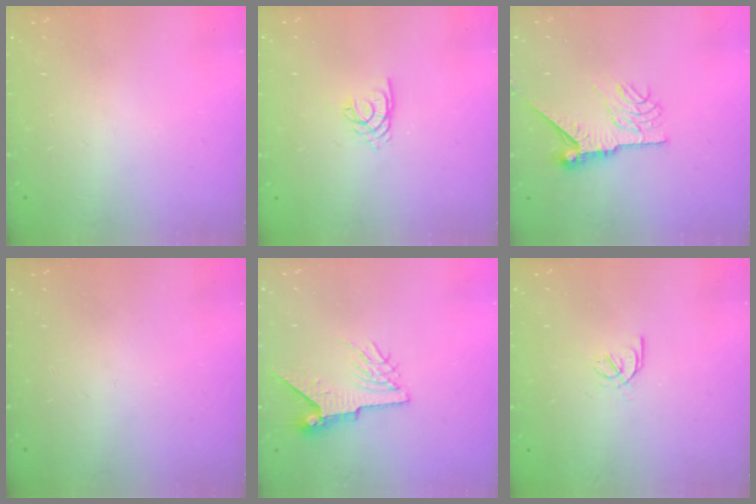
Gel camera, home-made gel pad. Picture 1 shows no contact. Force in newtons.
{"total": 2.1, "press": 2.1, "slide": 0.1}
{"total": 10.1, "press": 10.1, "slide": 0.3}
{"total": 0.0}
{"total": 7.2, "press": 7.2, "slide": 0.9}
{"total": 2.1, "press": 2.0, "slide": 0.5}